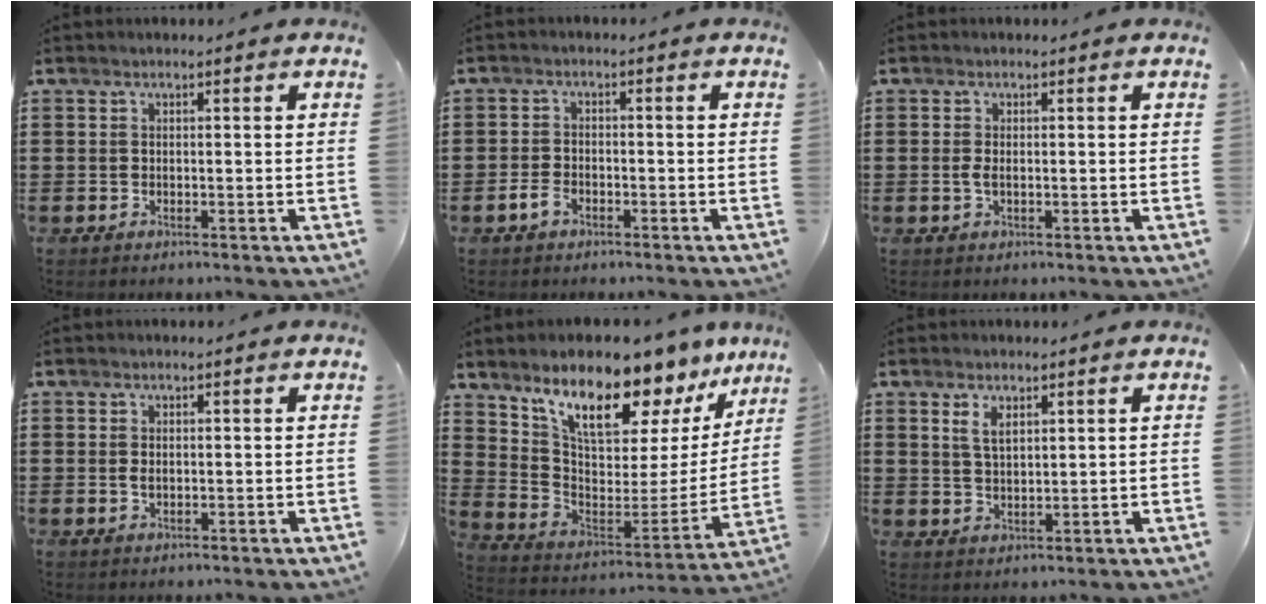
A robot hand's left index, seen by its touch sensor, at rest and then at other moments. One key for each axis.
{"total": 2.5, "fx": -1.5, "fy": 1.4, "fz": 1.5, "tx": -0.036, "ty": 0.002, "tz": -0.033}
{"total": 1.2, "fx": -0.2, "fy": 0.4, "fz": 1.1, "tx": -0.030, "ty": -0.002, "tz": -0.006}
{"total": 1.1, "fx": -0.1, "fy": 0.6, "fz": 1.0, "tx": -0.020, "ty": 0.003, "tz": -0.003}
{"total": 12.6, "fx": 10.1, "fy": 4.2, "fz": 6.2, "tx": -0.130, "ty": -0.071, "tz": 0.172}
{"total": 2.9, "fx": 1.6, "fy": 1.2, "fz": 2.0, "tx": -0.045, "ty": 0.004, "tz": 0.030}